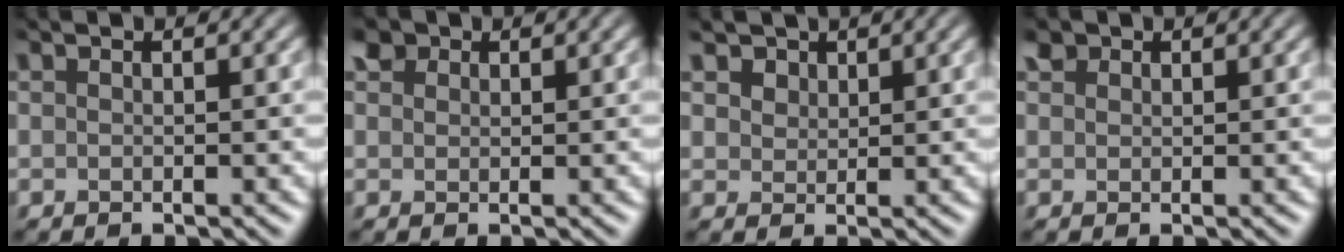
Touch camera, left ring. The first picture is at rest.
{"total": 1.6, "force": [0.9, 1.3, 0.6], "torque": [-0.016, 0.002, 0.015]}
{"total": 2.2, "force": [1.3, 1.6, 0.7], "torque": [-0.029, -0.016, 0.030]}
{"total": 1.1, "force": [0.6, 0.9, 0.2], "torque": [-0.007, 0.003, 0.008]}